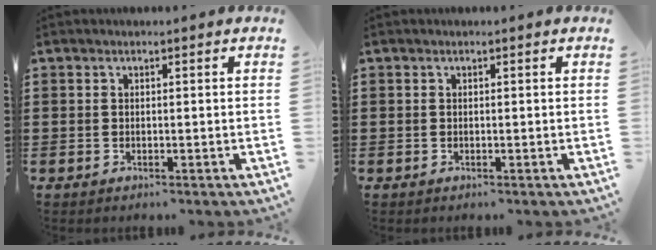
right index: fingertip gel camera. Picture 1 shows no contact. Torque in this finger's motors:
{"motor_torque": [0.41, 0.60, 0.00, -0.01]}